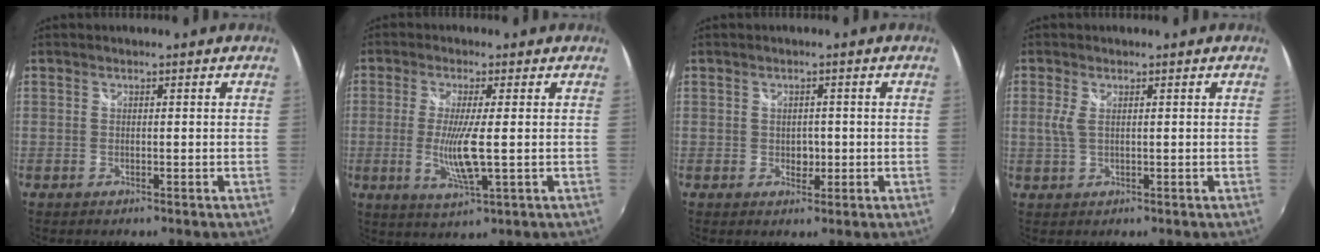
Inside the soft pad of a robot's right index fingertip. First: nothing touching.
{"total": 7.4, "force": [-0.8, 0.3, 7.3], "torque": [-0.146, -0.016, -0.017]}
{"total": 2.0, "force": [-0.3, 1.8, 1.0], "torque": [-0.012, 0.000, -0.004]}
{"total": 2.2, "force": [0.4, 0.7, 2.1], "torque": [-0.045, 0.000, 0.008]}